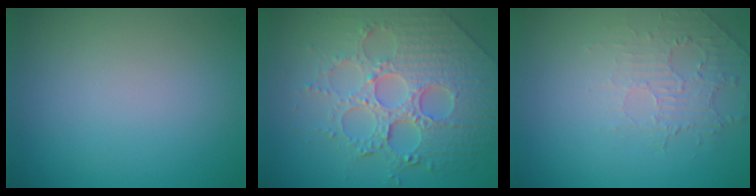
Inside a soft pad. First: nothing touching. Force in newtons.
{"total": 8.1, "press": 6.0, "slide": 5.5}
{"total": 2.0, "press": 0.9, "slide": 1.8}